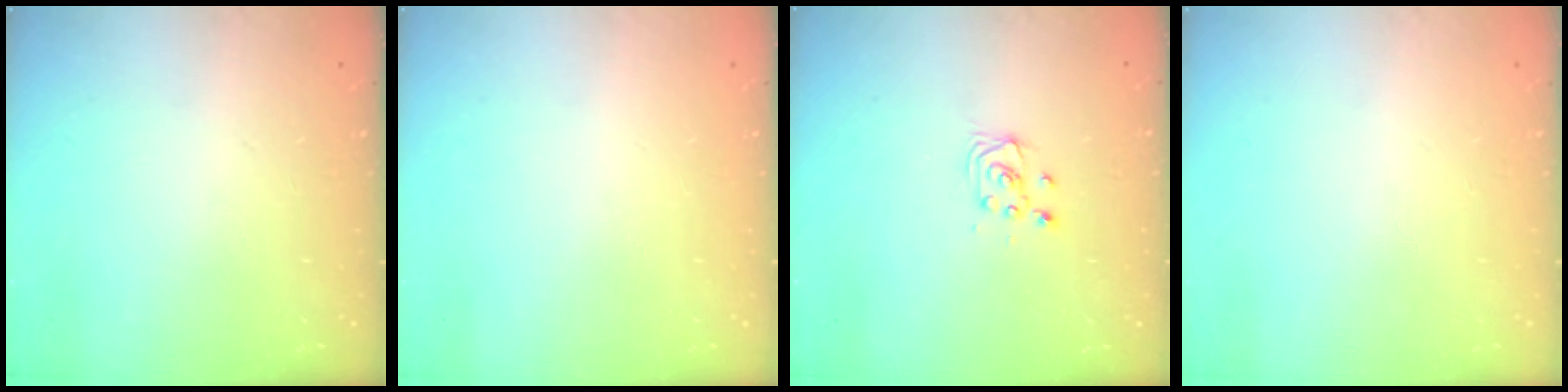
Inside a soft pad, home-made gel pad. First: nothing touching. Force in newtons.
{"total": 0.0}
{"total": 3.4, "press": 3.4, "slide": 0.4}
{"total": 0.0}